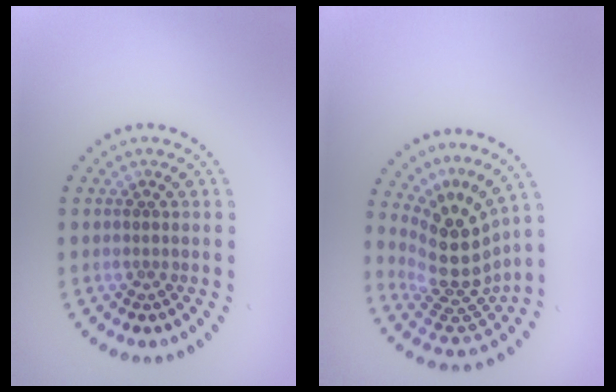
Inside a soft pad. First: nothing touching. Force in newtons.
{"total": 5.2, "press": 3.8, "slide": 3.6}